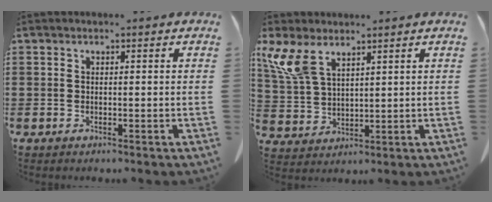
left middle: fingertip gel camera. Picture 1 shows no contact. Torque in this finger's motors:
{"motor_torque": [1.16, -0.63, 0.22, 0.13]}